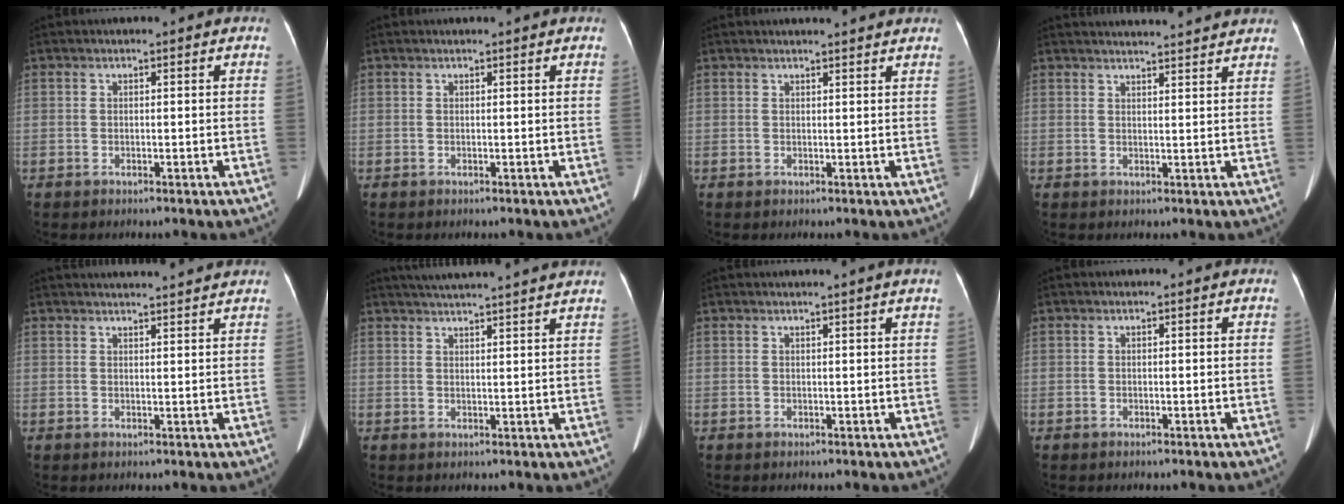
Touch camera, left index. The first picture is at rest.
{"total": 0.9, "force": [0.8, -0.1, 0.3], "torque": [-0.007, 0.004, 0.016]}
{"total": 5.6, "force": [5.2, 0.4, 1.9], "torque": [-0.027, 0.014, 0.052]}
{"total": 11.1, "force": [10.6, 0.2, 3.1], "torque": [-0.042, 0.017, 0.122]}
{"total": 8.1, "force": [7.8, -0.2, 2.1], "torque": [-0.031, 0.020, 0.088]}
{"total": 14.2, "force": [13.0, -0.4, 5.7], "torque": [-0.099, 0.013, 0.171]}
{"total": 1.3, "force": [0.9, -0.6, 0.7], "torque": [-0.016, -0.009, 0.023]}
{"total": 0.0}